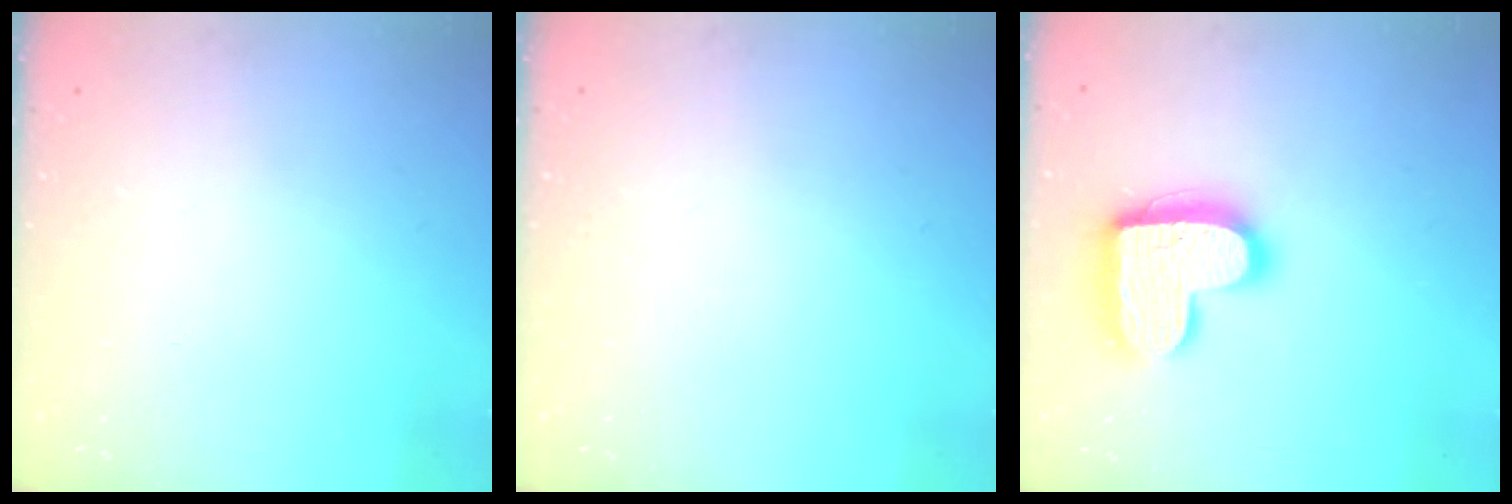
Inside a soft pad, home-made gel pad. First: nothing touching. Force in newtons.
{"total": 0.0}
{"total": 17.3, "press": 17.3, "slide": 1.1}